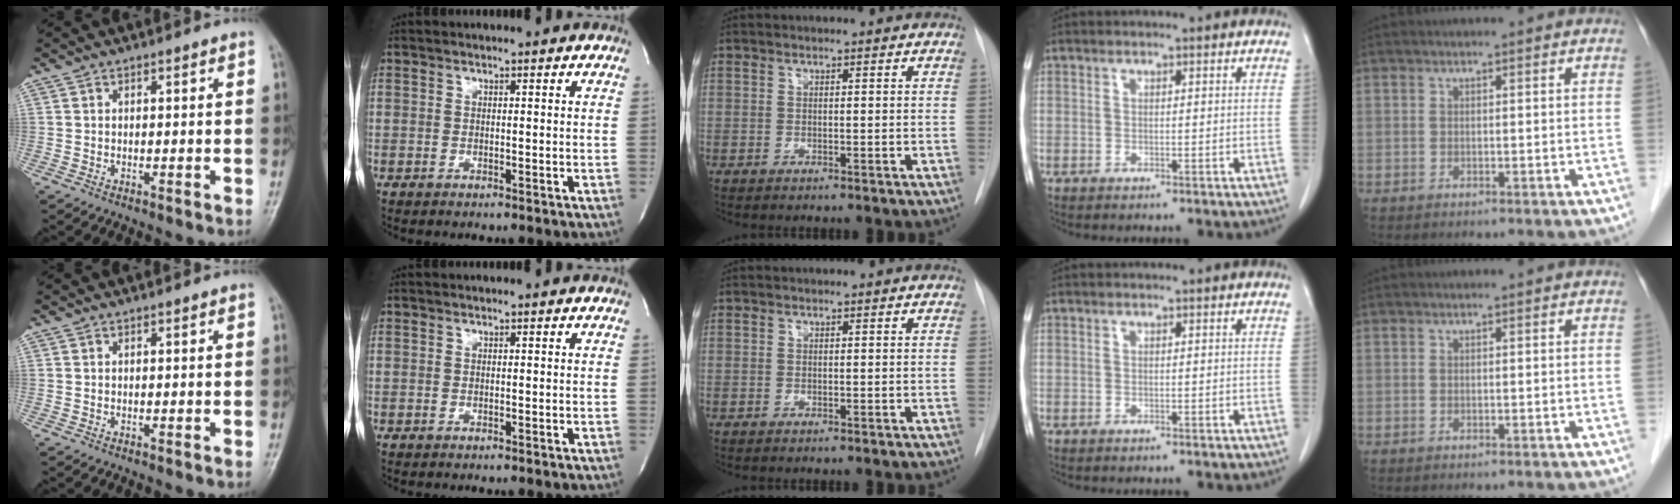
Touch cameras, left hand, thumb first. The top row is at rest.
{}